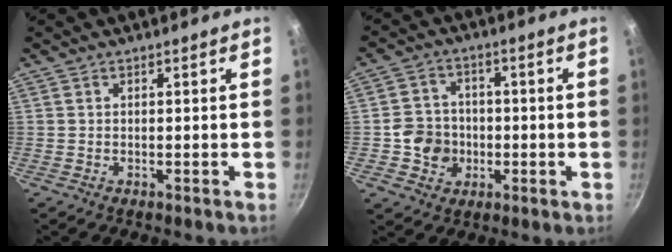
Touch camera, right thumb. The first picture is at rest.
{"total": 7.6, "force": [-1.2, 7.1, 2.6], "torque": [-0.015, 0.023, -0.026]}